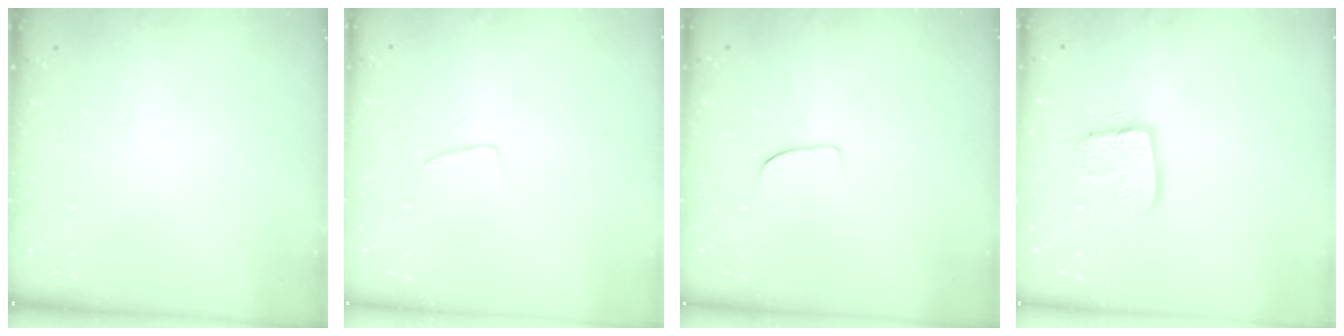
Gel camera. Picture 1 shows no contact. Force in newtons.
{"total": 4.3, "press": 4.3, "slide": 0.3}
{"total": 4.7, "press": 4.7, "slide": 0.3}
{"total": 10.3, "press": 10.3, "slide": 0.8}